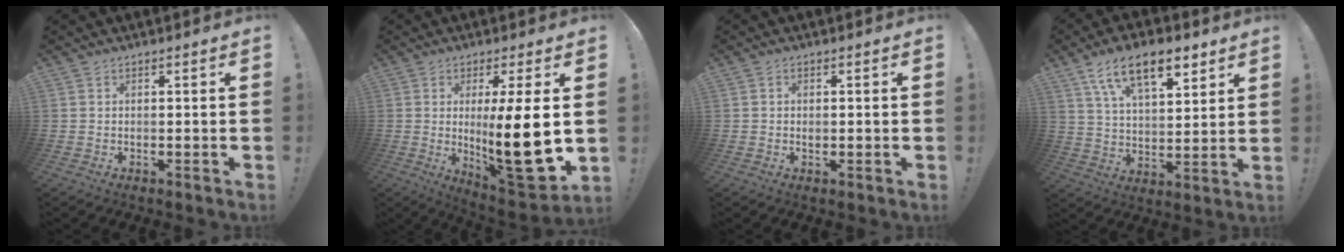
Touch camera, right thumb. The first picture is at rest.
{"total": 18.1, "force": [0.8, 3.3, 17.8], "torque": [-0.284, -0.030, 0.011]}
{"total": 0.9, "force": [-0.2, 0.9, 0.2], "torque": [-0.004, 0.004, -0.004]}
{"total": 15.4, "force": [9.2, 6.7, 10.4], "torque": [-0.169, -0.034, 0.160]}